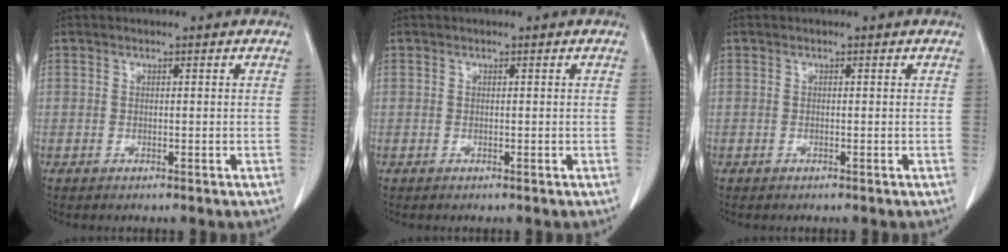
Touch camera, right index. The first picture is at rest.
{"total": 0.0}
{"total": 0.0}